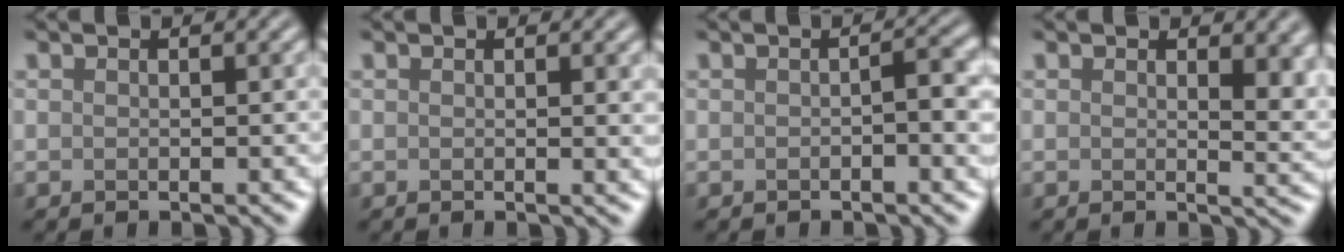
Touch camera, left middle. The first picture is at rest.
{"total": 1.5, "force": [0.3, 0.4, 1.3], "torque": [-0.010, 0.000, 0.002]}
{"total": 2.4, "force": [-0.3, 0.4, 2.3], "torque": [-0.035, 0.003, -0.005]}
{"total": 3.8, "force": [1.4, 1.8, 3.1], "torque": [-0.032, -0.008, 0.025]}